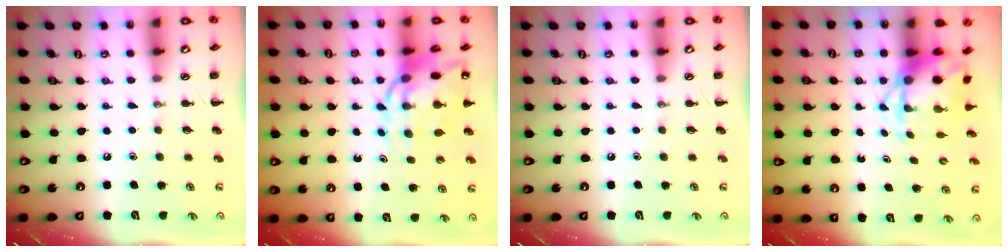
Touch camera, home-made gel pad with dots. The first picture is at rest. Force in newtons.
{"total": 12.1, "press": 11.7, "slide": 3.3}
{"total": 0.0}
{"total": 5.4, "press": 5.3, "slide": 0.7}